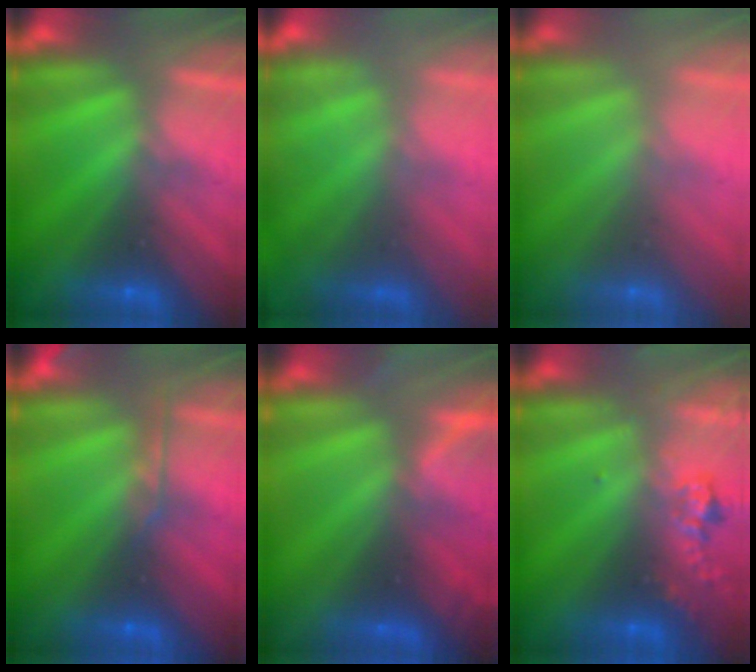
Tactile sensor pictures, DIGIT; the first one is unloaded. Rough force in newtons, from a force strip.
{"total": 2.0}
{"total": 2.4}
{"total": 2.8}
{"total": 5.3}
{"total": 2.4}